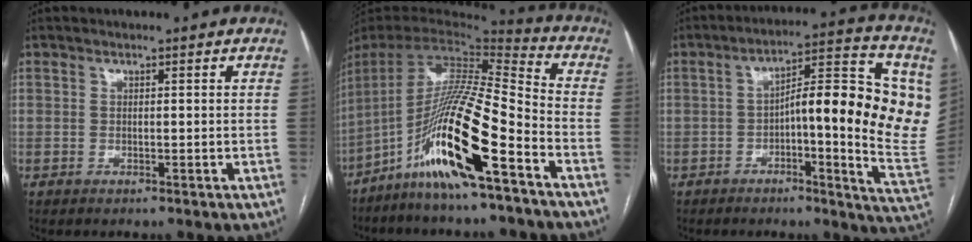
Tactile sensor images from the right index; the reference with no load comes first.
{"total": 19.0, "force": [-10.4, 0.4, 15.9], "torque": [-0.332, -0.020, -0.202]}
{"total": 18.6, "force": [1.9, 3.4, 18.2], "torque": [-0.207, 0.035, 0.025]}